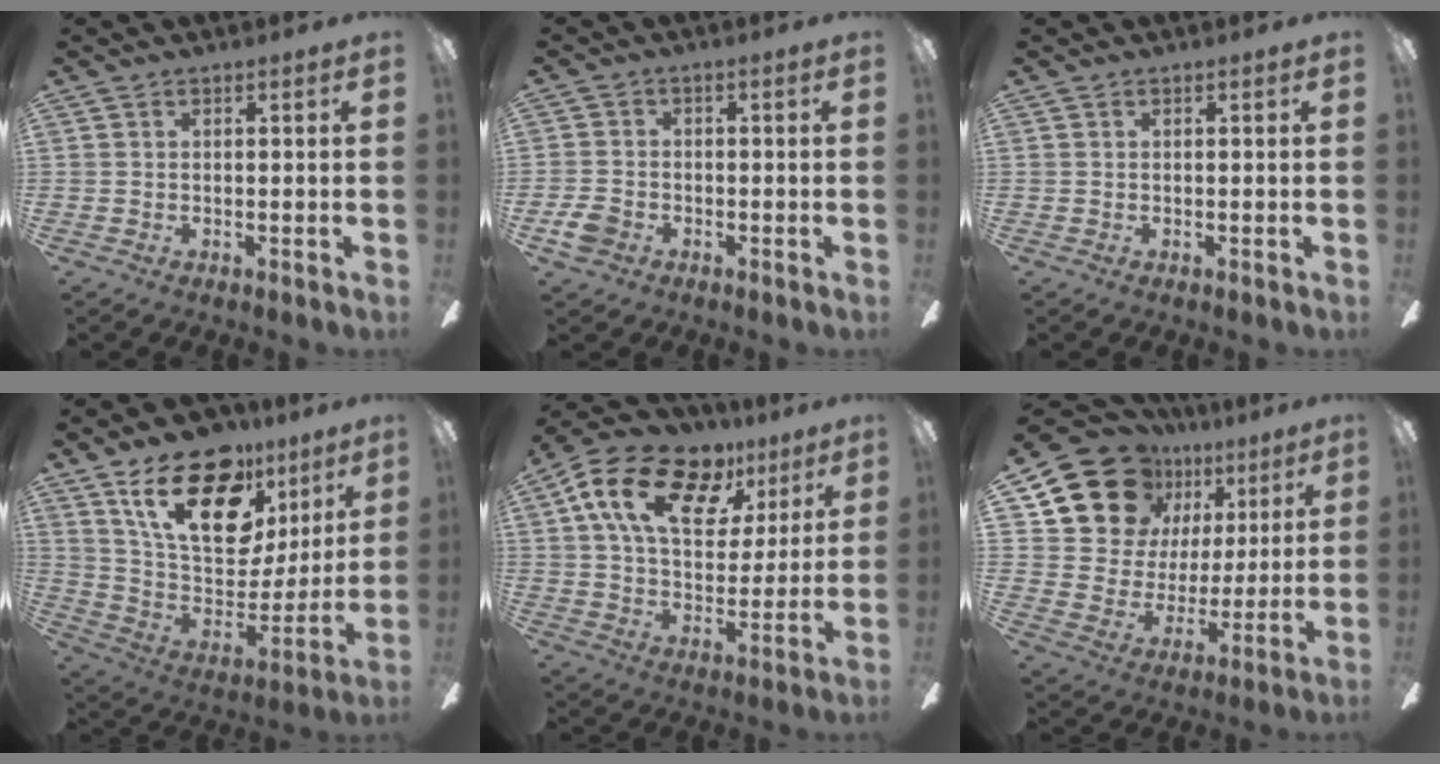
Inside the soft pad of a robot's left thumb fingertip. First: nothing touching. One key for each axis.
{"total": 4.2, "fx": -2.3, "fy": 3.2, "fz": 1.5, "tx": -0.041, "ty": 0.006, "tz": -0.044}
{"total": 0.0}
{"total": 22.9, "fx": 14.0, "fy": 12.1, "fz": 13.6, "tx": -0.230, "ty": -0.078, "tz": 0.249}
{"total": 19.4, "fx": 10.9, "fy": 11.1, "fz": 11.6, "tx": -0.210, "ty": -0.038, "tz": 0.194}
{"total": 17.0, "fx": 10.2, "fy": 12.3, "fz": 5.7, "tx": -0.111, "ty": -0.056, "tz": 0.198}